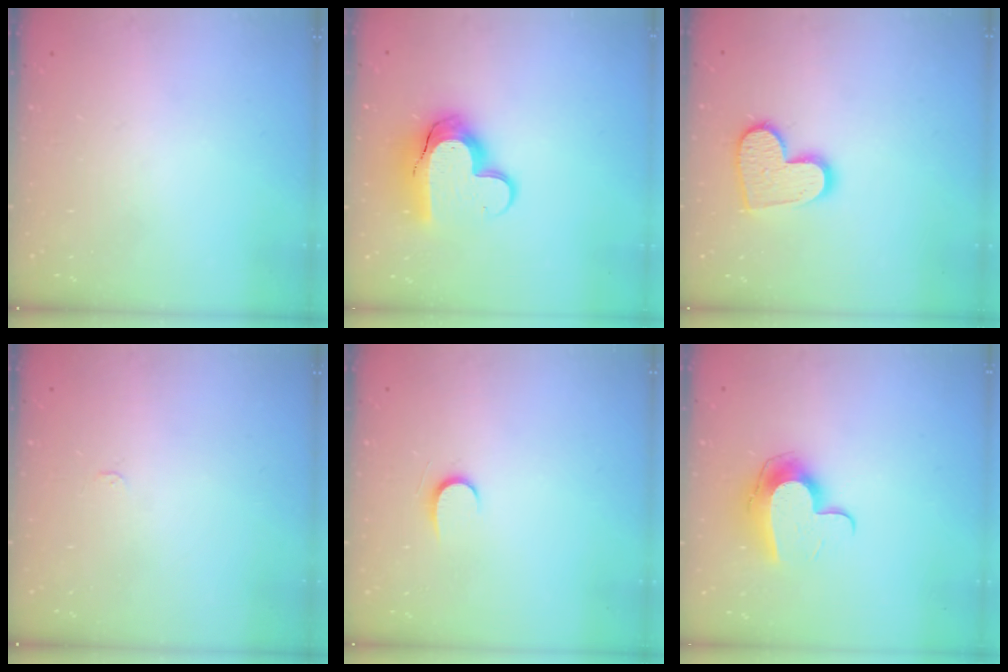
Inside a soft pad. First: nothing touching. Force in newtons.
{"total": 14.0, "press": 13.9, "slide": 0.7}
{"total": 12.7, "press": 12.6, "slide": 1.0}
{"total": 2.4, "press": 2.4, "slide": 0.3}
{"total": 4.9, "press": 4.8, "slide": 0.5}
{"total": 11.5, "press": 11.5, "slide": 0.4}